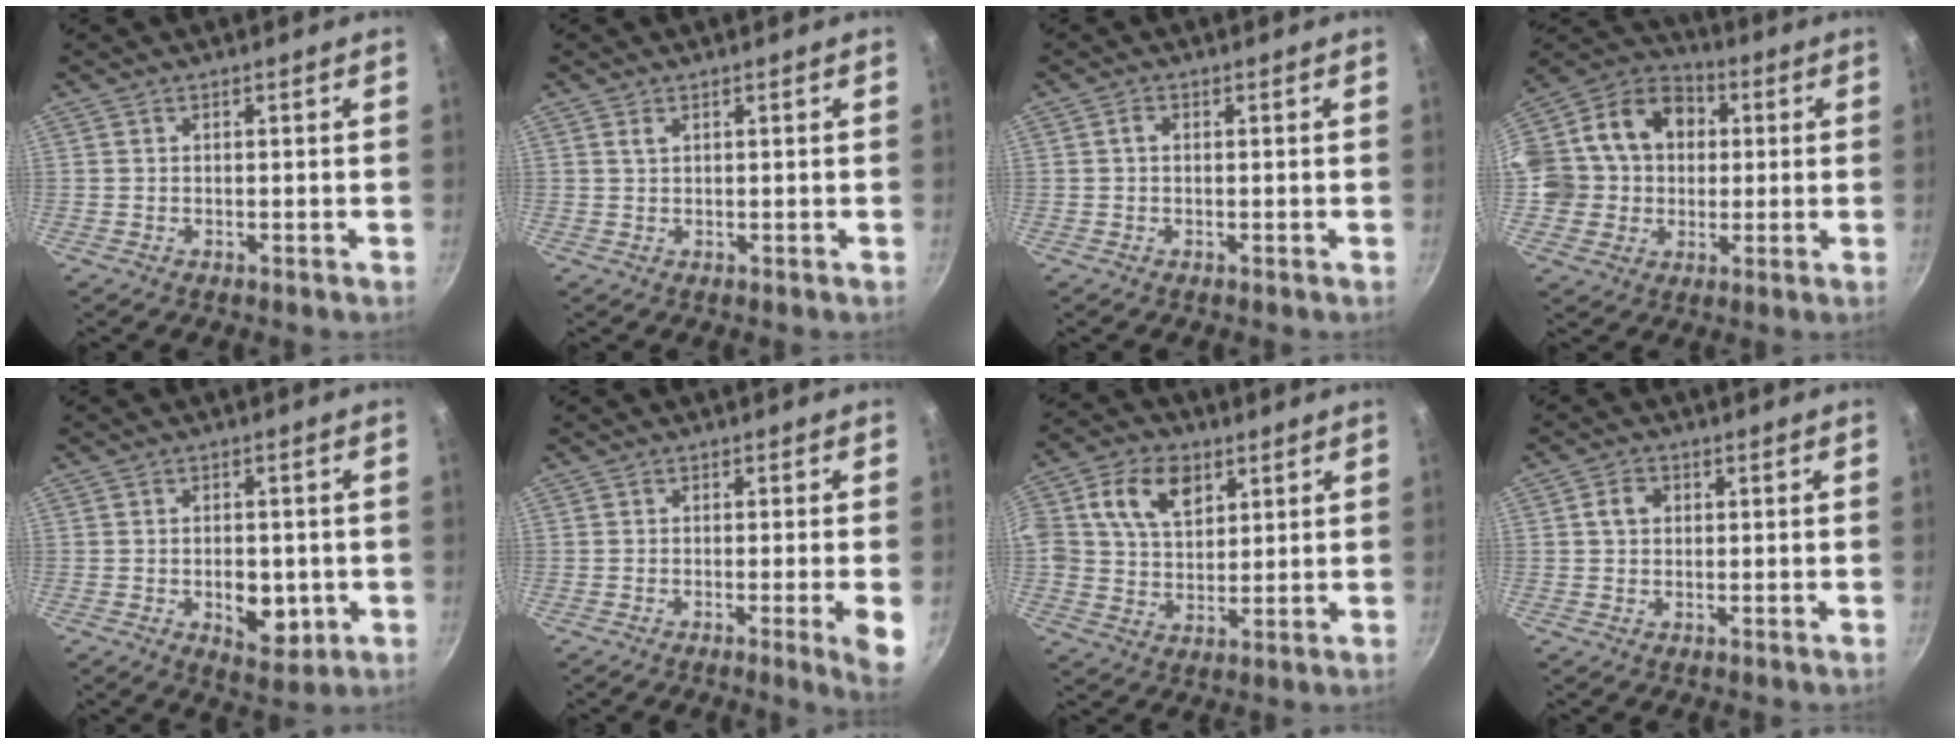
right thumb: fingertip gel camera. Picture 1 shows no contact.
{"total": 1.0, "force": [0.5, 0.5, 0.7], "torque": [-0.013, 0.000, 0.011]}
{"total": 1.3, "force": [0.2, 0.8, 0.9], "torque": [-0.017, 0.005, 0.002]}
{"total": 18.1, "force": [1.8, 15.5, 9.1], "torque": [-0.142, 0.042, 0.023]}
{"total": 7.9, "force": [-1.6, 4.8, 6.1], "torque": [-0.060, -0.004, -0.015]}
{"total": 5.5, "force": [-1.6, 0.1, 5.3], "torque": [-0.071, 0.002, -0.023]}
{"total": 11.2, "force": [4.3, 7.8, 6.9], "torque": [-0.101, -0.004, 0.071]}
{"total": 3.0, "force": [0.5, 2.4, 1.7], "torque": [-0.020, 0.006, 0.005]}